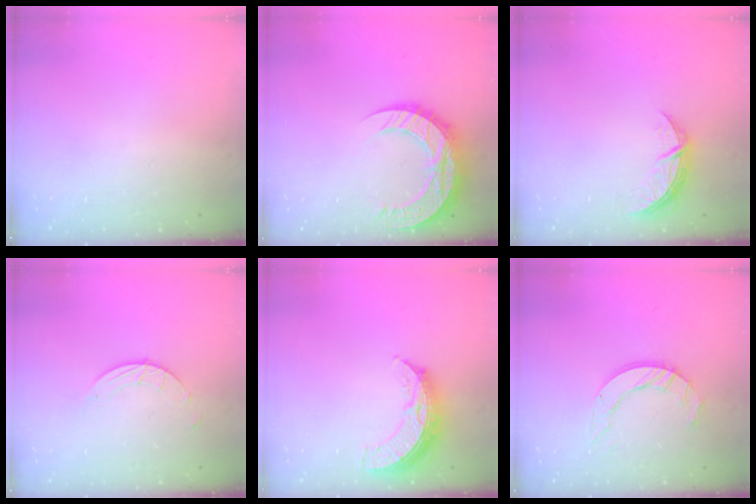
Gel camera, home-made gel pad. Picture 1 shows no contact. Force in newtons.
{"total": 19.0, "press": 18.9, "slide": 1.4}
{"total": 6.9, "press": 6.9, "slide": 0.5}
{"total": 1.9, "press": 1.9, "slide": 0.1}
{"total": 9.0, "press": 9.0, "slide": 0.9}
{"total": 8.1, "press": 8.0, "slide": 0.3}